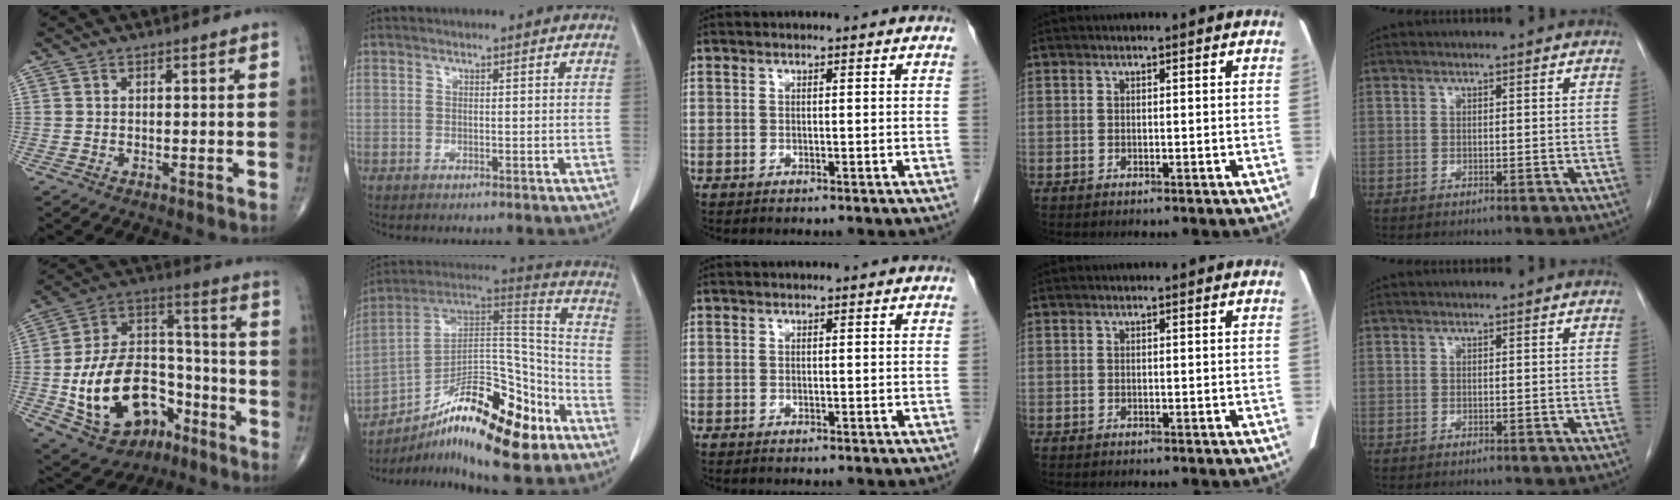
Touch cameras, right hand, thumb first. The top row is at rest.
{"thumb": {"total": 22.1, "force": [-8.4, 14.5, 14.4], "torque": [-0.230, 0.076, -0.125]}, "index": {"total": 23.2, "force": [-13.4, 6.5, 17.8], "torque": [-0.272, 0.034, -0.213]}}